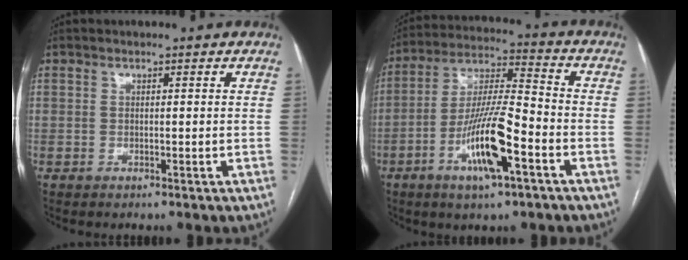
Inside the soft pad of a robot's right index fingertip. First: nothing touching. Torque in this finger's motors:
{"motor_torque": [2.14, 0.00, 1.03, 0.21]}